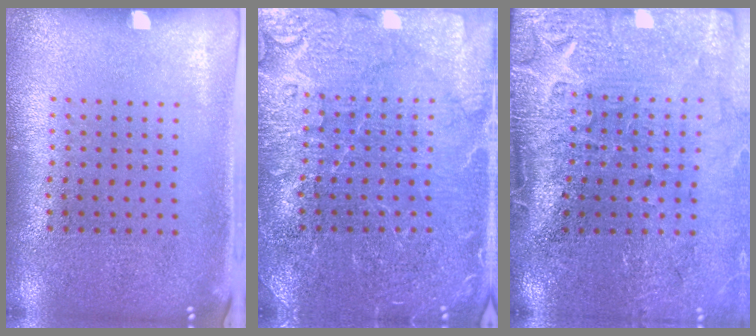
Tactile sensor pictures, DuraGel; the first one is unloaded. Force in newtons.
{"total": 5.9, "press": 5.8, "slide": 1.0}
{"total": 4.6, "press": 3.7, "slide": 2.7}